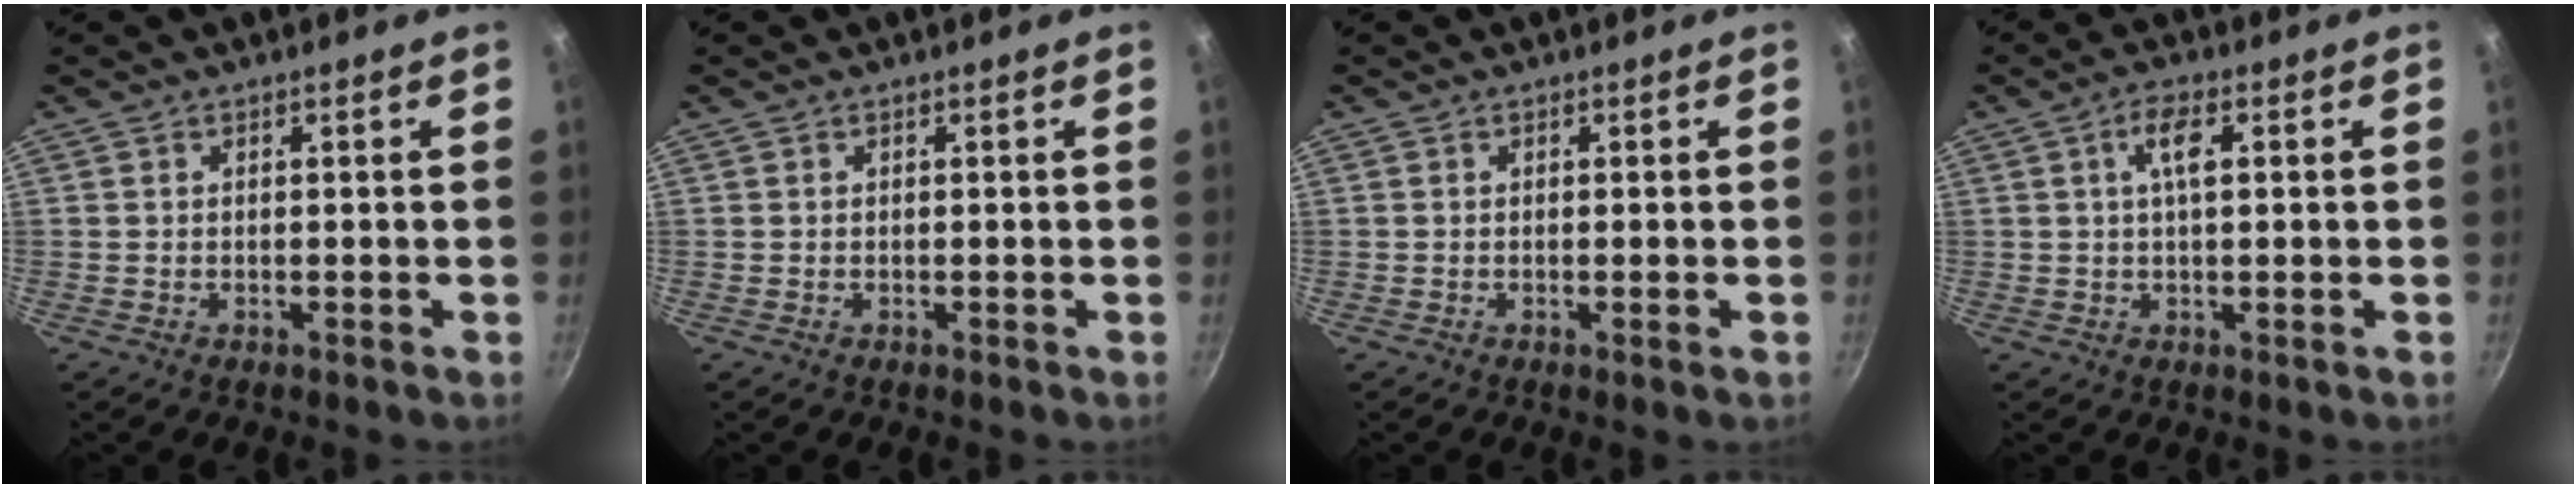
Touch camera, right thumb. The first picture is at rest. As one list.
[{"total": 0.0}, {"total": 0.7, "force": [-0.2, -0.1, 0.6], "torque": [-0.011, -0.001, -0.005]}, {"total": 4.7, "force": [1.1, 1.7, 4.2], "torque": [-0.083, 0.011, 0.017]}]